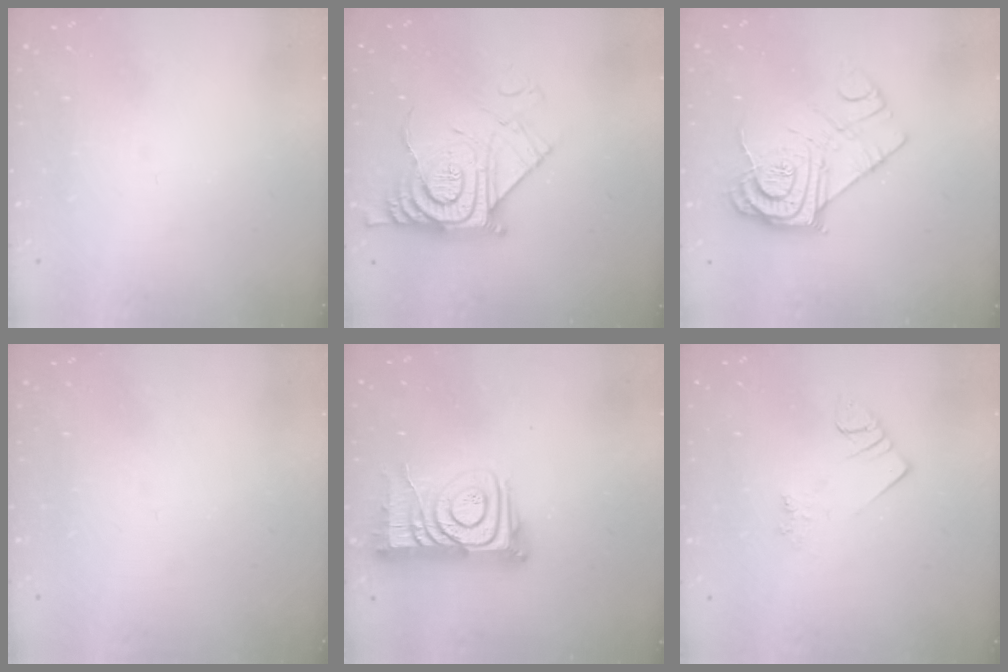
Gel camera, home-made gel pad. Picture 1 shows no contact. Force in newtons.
{"total": 14.0, "press": 13.9, "slide": 1.4}
{"total": 12.6, "press": 12.5, "slide": 1.2}
{"total": 0.0}
{"total": 13.7, "press": 13.6, "slide": 1.1}
{"total": 1.5, "press": 1.4, "slide": 0.3}